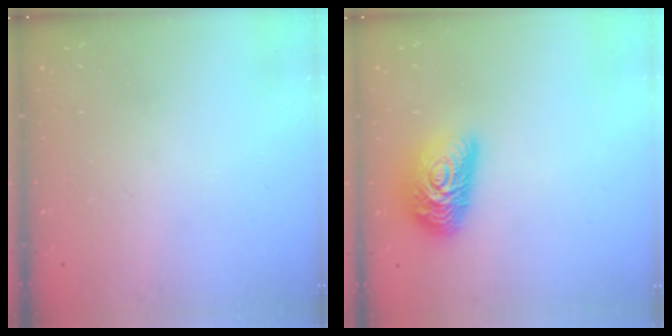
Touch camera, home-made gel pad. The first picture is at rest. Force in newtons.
{"total": 14.0, "press": 14.0, "slide": 0.8}